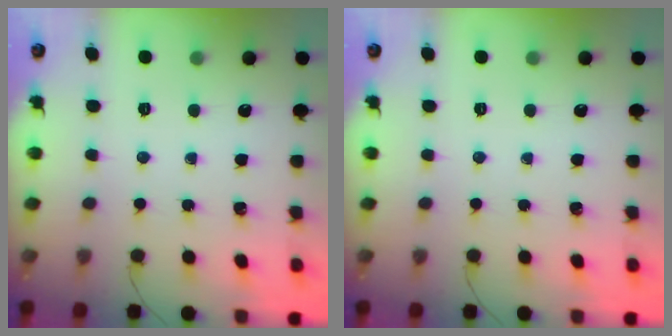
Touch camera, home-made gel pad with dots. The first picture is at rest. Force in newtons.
{"total": 0.0}